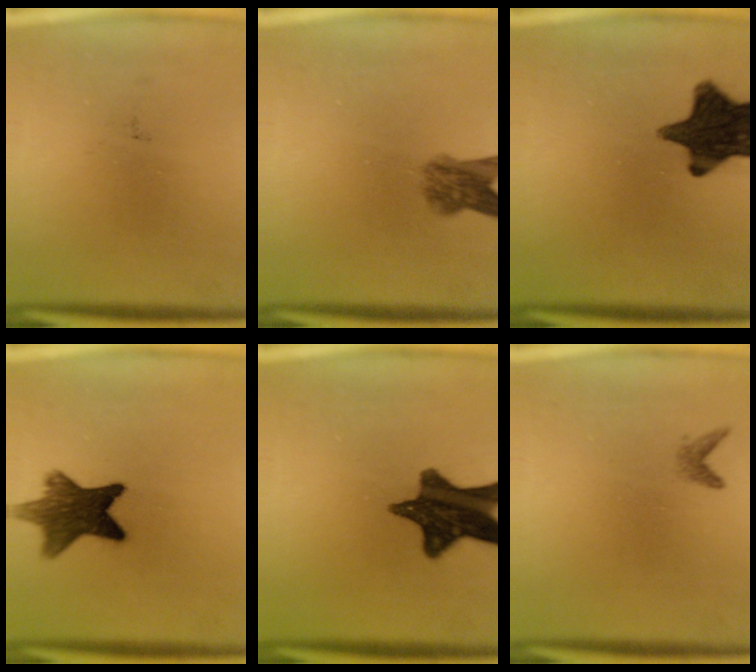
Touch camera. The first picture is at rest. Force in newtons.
{"total": 4.5}
{"total": 13.8}
{"total": 10.5}
{"total": 13.5}
{"total": 0.9}